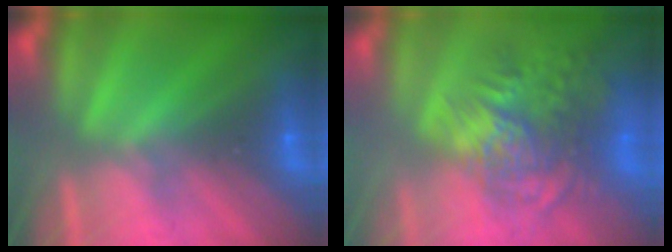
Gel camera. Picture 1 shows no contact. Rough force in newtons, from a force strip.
{"total": 6.7}